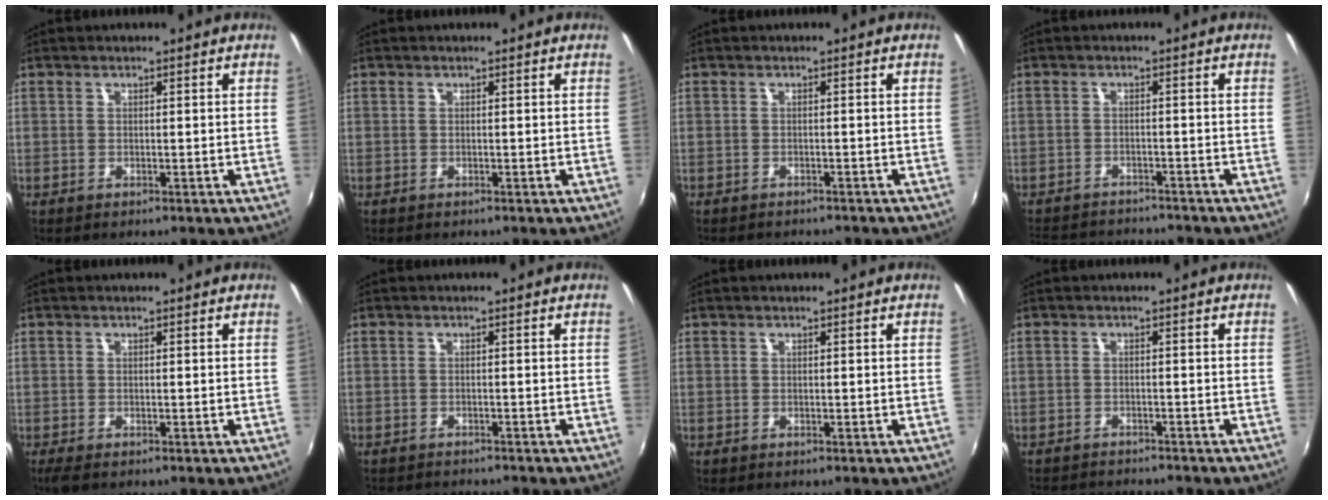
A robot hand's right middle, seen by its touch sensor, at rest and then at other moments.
{"total": 0.0}
{"total": 3.1, "force": [-2.9, 0.8, 0.9], "torque": [-0.025, -0.013, -0.041]}
{"total": 10.2, "force": [-9.4, 2.7, 3.0], "torque": [-0.081, -0.004, -0.144]}
{"total": 1.7, "force": [-1.1, 0.4, 1.3], "torque": [-0.026, -0.007, -0.018]}
{"total": 3.7, "force": [-3.5, 0.6, 1.0], "torque": [-0.030, -0.014, -0.055]}
{"total": 0.0}
{"total": 7.2, "force": [-6.8, 1.2, 2.1], "torque": [-0.057, -0.013, -0.102]}